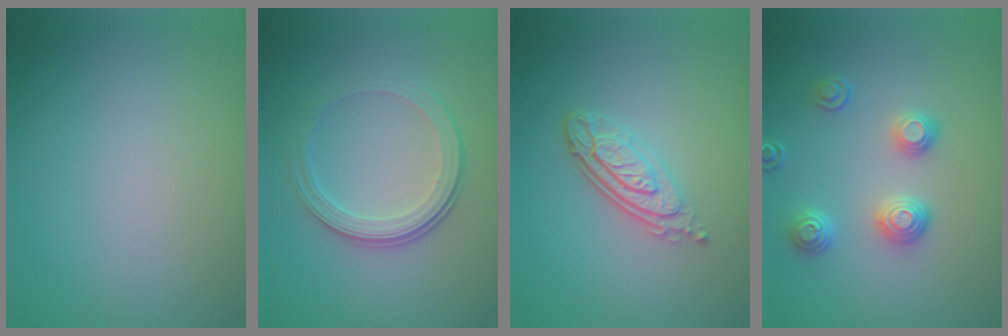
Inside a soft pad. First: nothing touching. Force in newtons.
{"total": 4.3, "press": 2.9, "slide": 3.2}
{"total": 4.3, "press": 3.0, "slide": 3.1}
{"total": 3.2, "press": 2.8, "slide": 1.5}